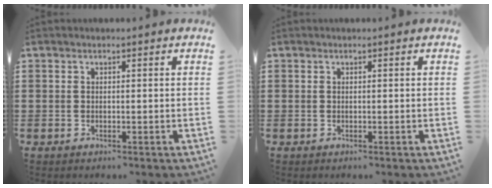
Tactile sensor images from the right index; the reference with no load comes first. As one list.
[{"total": 0.0}]